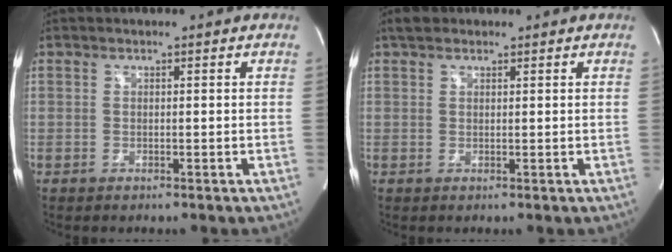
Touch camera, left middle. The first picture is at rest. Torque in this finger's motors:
{"motor_torque": [-0.05, 0.09, -0.05, 0.00]}